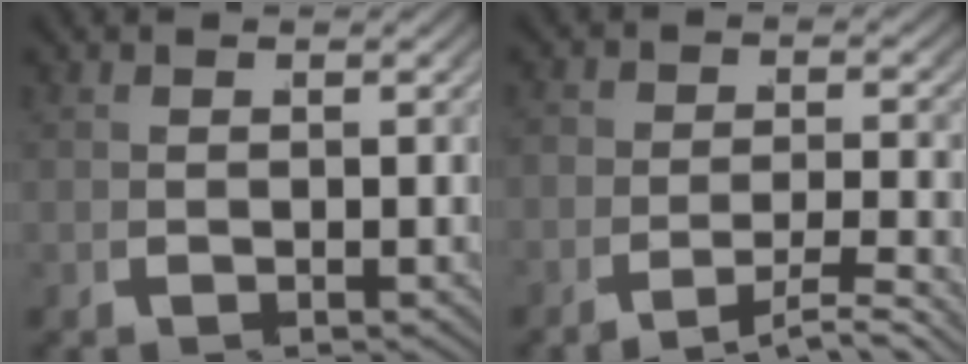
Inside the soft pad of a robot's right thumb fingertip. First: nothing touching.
{"total": 3.5, "force": [-3.2, 0.7, 1.0], "torque": [-0.007, 0.004, -0.070]}